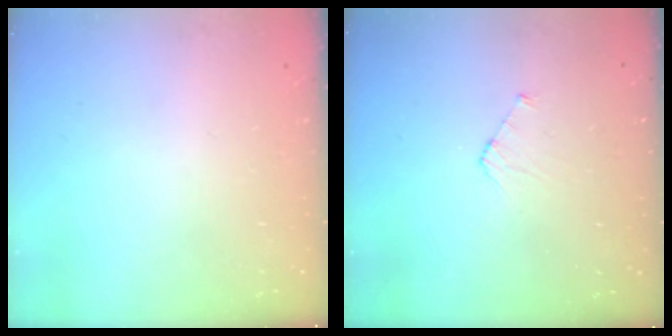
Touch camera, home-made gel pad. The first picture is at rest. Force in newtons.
{"total": 3.5, "press": 3.5, "slide": 0.2}